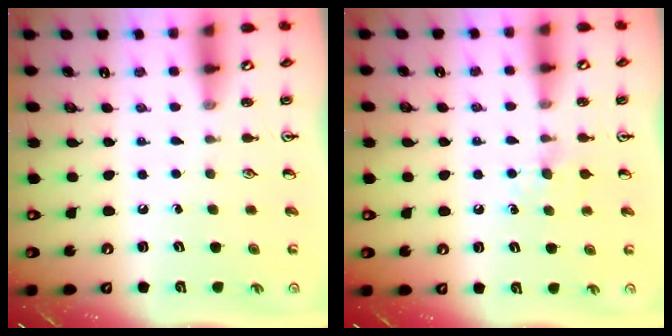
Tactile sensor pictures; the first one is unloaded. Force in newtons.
{"total": 5.7, "press": 5.7, "slide": 0.8}